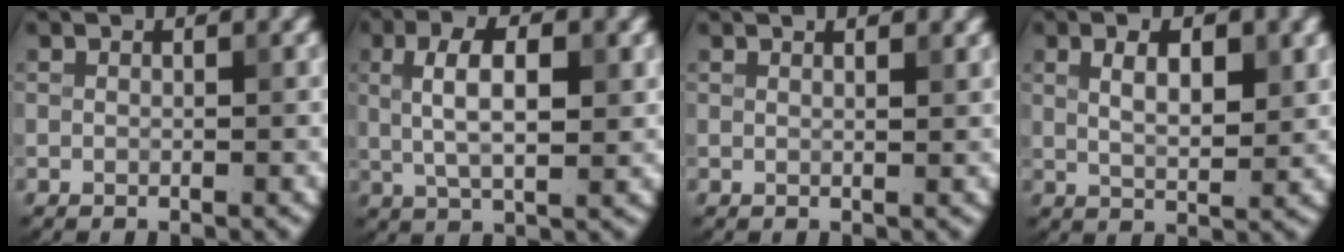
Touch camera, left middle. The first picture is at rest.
{"total": 5.3, "force": [0.9, 2.0, 4.8], "torque": [-0.092, 0.006, 0.016]}
{"total": 2.6, "force": [1.7, 1.1, 1.6], "torque": [0.002, 0.012, -0.001]}
{"total": 3.9, "force": [1.5, 1.6, 3.2], "torque": [-0.060, 0.001, 0.029]}